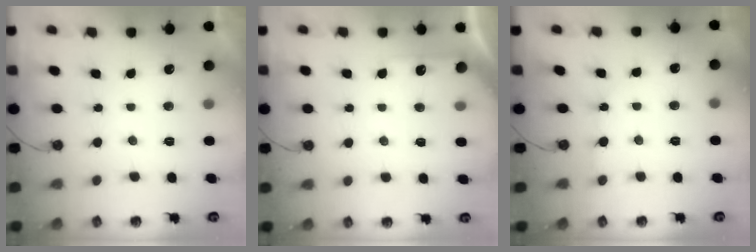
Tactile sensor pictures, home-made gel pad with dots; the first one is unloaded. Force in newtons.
{"total": 6.3, "press": 6.3, "slide": 0.4}
{"total": 2.3, "press": 2.3, "slide": 0.3}